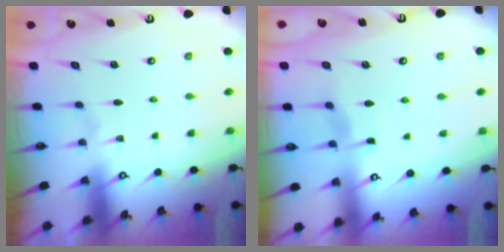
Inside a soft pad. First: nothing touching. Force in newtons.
{"total": 4.3, "press": 4.2, "slide": 0.3}